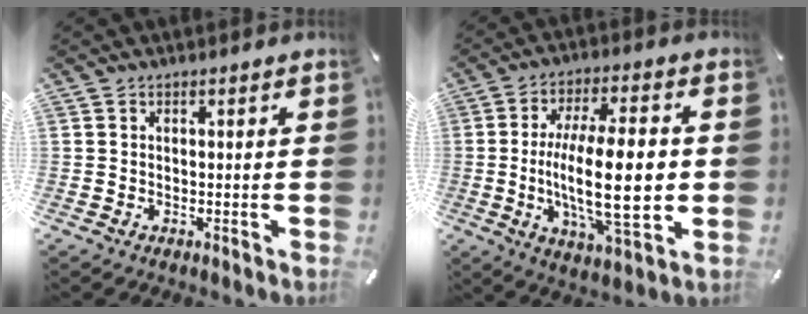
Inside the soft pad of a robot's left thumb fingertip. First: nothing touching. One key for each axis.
{"total": 20.0, "fx": -0.9, "fy": 6.5, "fz": 18.9, "tx": -0.337, "ty": -0.013, "tz": -0.021}